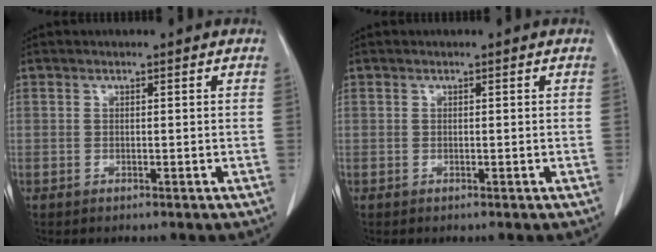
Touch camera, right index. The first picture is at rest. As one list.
[{"total": 0.0}]